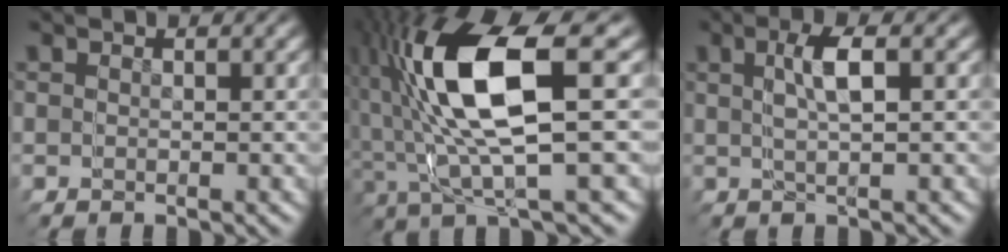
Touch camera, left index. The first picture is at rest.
{"total": 11.5, "force": [1.3, 6.9, 9.2], "torque": [-0.199, -0.007, 0.030]}
{"total": 1.1, "force": [0.5, -0.9, 0.2], "torque": [-0.023, 0.008, 0.006]}